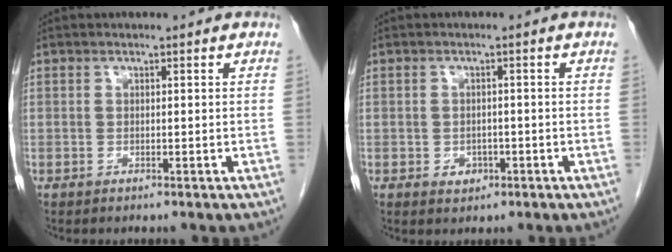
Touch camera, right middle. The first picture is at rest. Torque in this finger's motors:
{"motor_torque": [0.52, -0.31, -0.01, 0.00]}